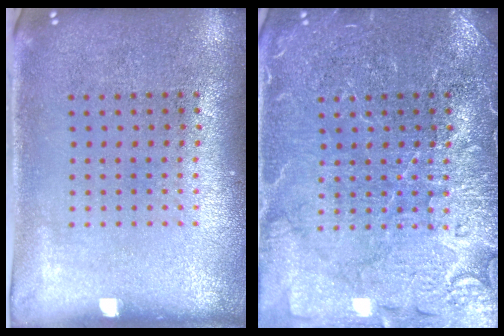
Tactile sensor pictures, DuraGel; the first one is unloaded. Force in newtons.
{"total": 5.9, "press": 5.8, "slide": 1.0}